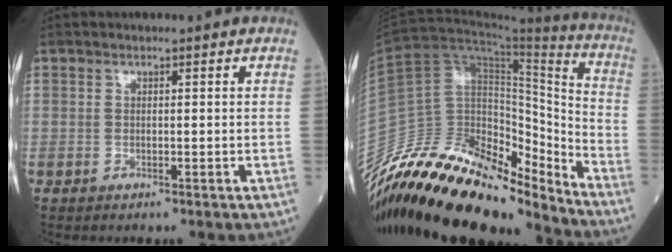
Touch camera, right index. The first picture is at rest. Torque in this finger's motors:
{"motor_torque": [1.14, -0.99, 0.52, 0.12]}